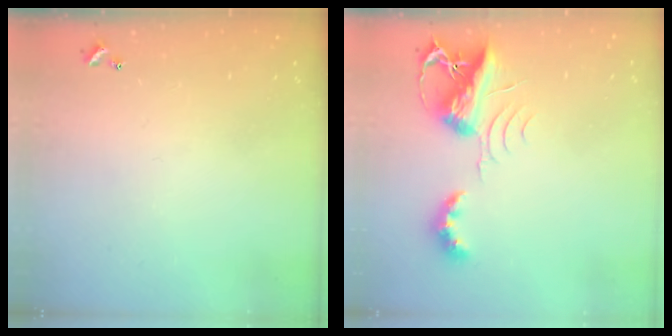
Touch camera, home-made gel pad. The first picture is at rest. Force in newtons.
{"total": 7.7, "press": 7.7, "slide": 0.5}